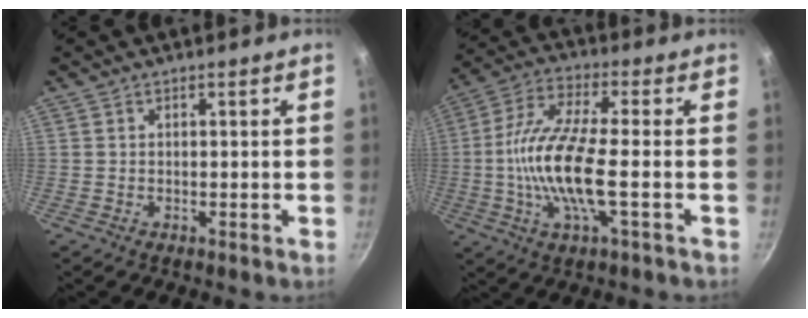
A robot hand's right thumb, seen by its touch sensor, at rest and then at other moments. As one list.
[{"total": 18.8, "force": [-2.6, 5.7, 17.8], "torque": [-0.355, 0.023, -0.064]}]